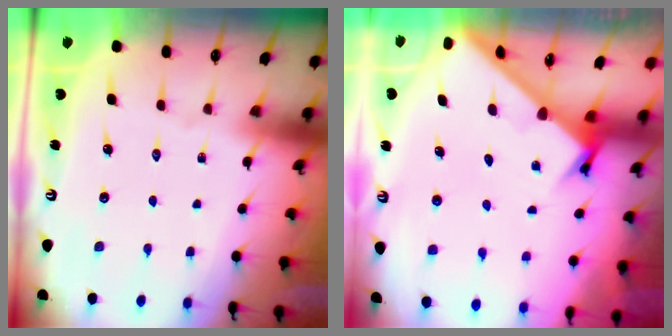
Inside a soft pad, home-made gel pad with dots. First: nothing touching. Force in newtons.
{"total": 1.9, "press": 1.9, "slide": 0.1}